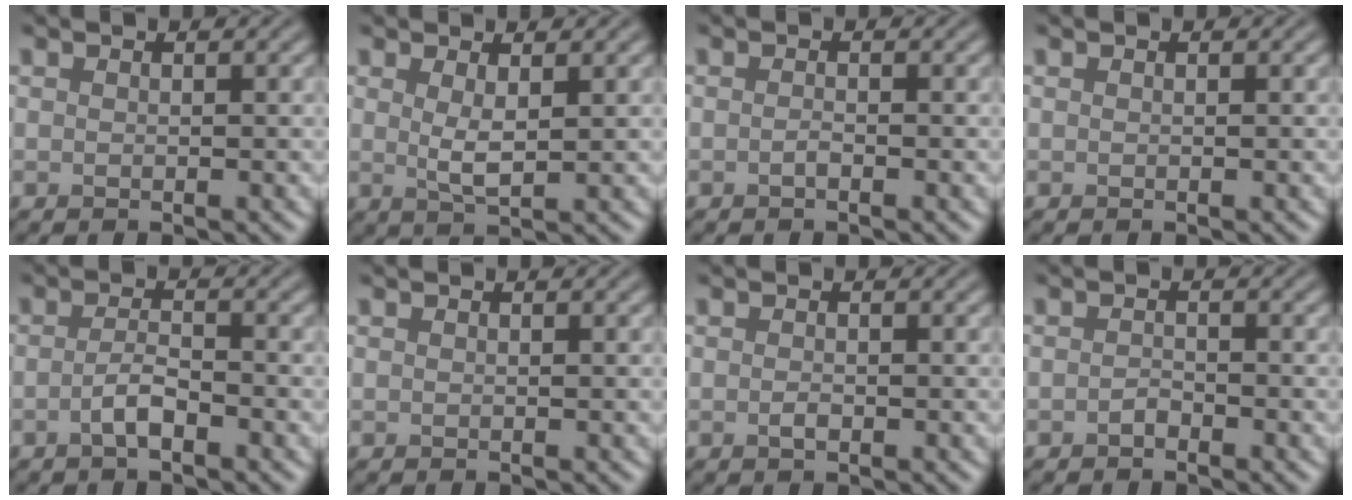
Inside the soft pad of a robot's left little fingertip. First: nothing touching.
{"total": 2.1, "force": [0.8, 0.5, 1.9], "torque": [-0.038, -0.005, 0.017]}
{"total": 0.6, "force": [-0.3, 0.1, 0.5], "torque": [-0.011, 0.001, -0.006]}
{"total": 0.0}
{"total": 2.0, "force": [-1.0, 0.6, 1.7], "torque": [-0.034, 0.004, -0.022]}
{"total": 0.0}
{"total": 0.8, "force": [-0.3, 0.4, 0.6], "torque": [-0.014, -0.001, -0.006]}
{"total": 0.8, "force": [-0.6, 0.4, 0.4], "torque": [-0.009, 0.000, -0.013]}